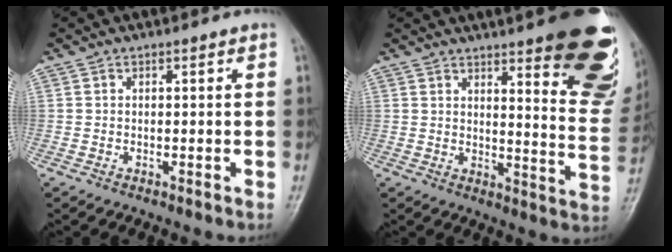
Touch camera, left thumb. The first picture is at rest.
{"total": 23.0, "force": [13.8, 5.6, 17.5], "torque": [-0.182, -0.074, 0.166]}